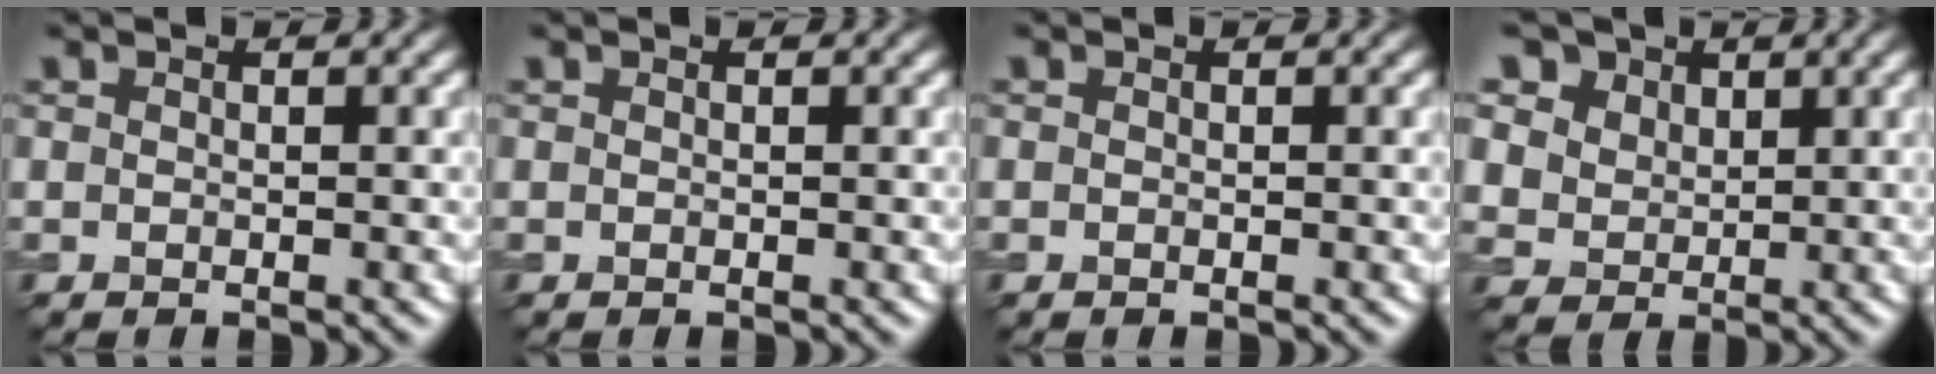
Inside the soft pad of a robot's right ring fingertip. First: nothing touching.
{"total": 0.0}
{"total": 0.0}
{"total": 10.7, "force": [6.3, 7.6, 4.2], "torque": [-0.121, 0.021, 0.101]}